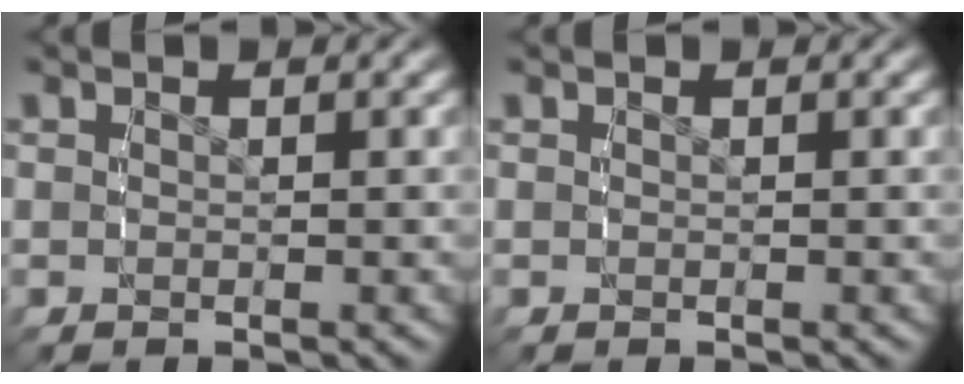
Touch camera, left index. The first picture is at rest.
{"total": 0.0}